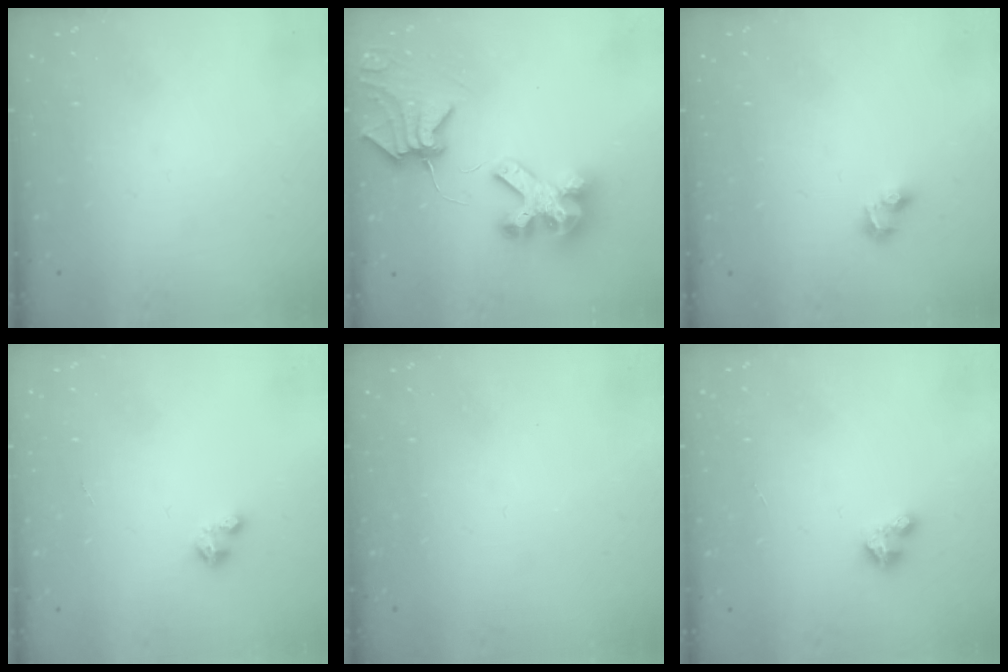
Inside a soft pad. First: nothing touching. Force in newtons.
{"total": 8.9, "press": 8.8, "slide": 1.1}
{"total": 3.5, "press": 3.1, "slide": 1.6}
{"total": 2.1, "press": 2.0, "slide": 0.5}
{"total": 0.0}
{"total": 2.7, "press": 2.7, "slide": 0.3}